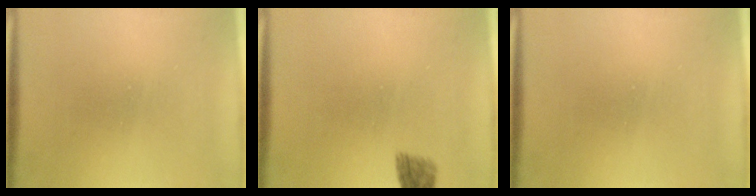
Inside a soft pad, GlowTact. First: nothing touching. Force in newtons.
{"total": 1.9}
{"total": 0.0}